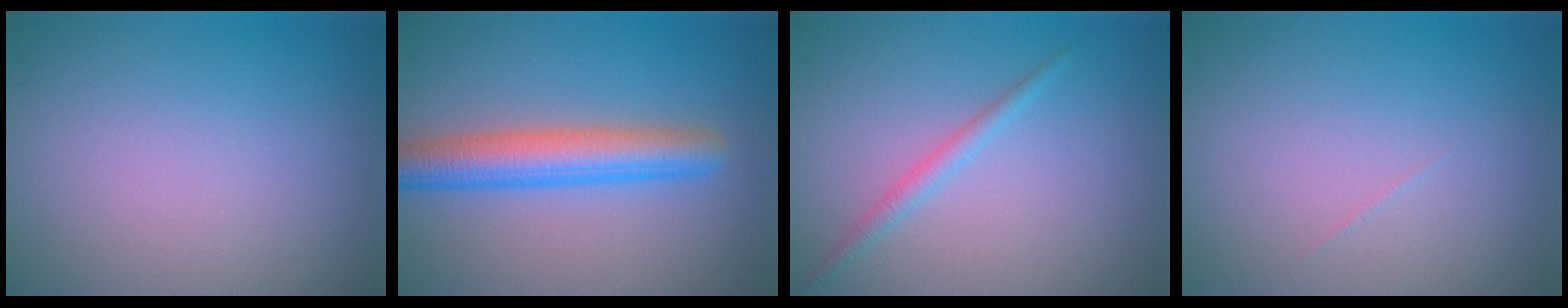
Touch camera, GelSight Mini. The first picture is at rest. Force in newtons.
{"total": 4.7, "press": 4.7, "slide": 0.2}
{"total": 1.3, "press": 1.3, "slide": 0.1}
{"total": 0.0}